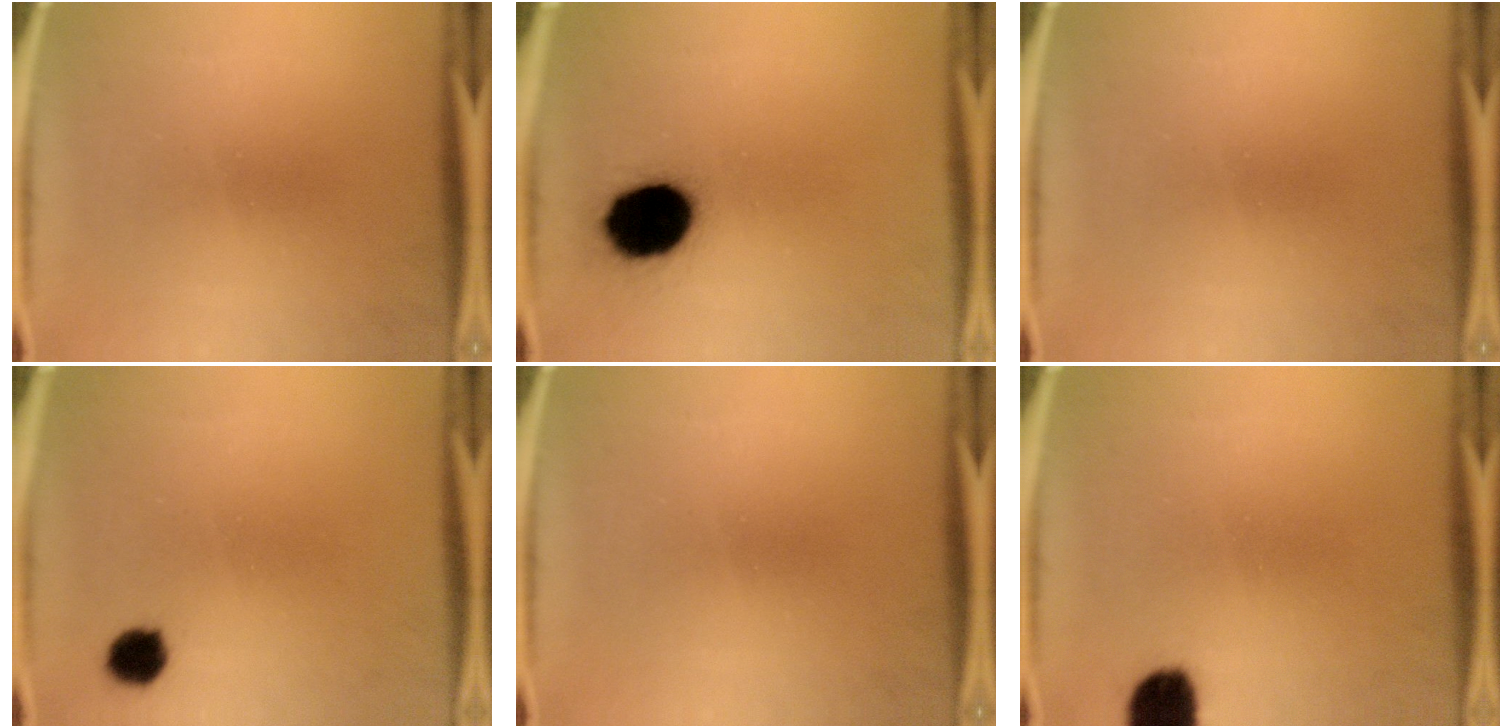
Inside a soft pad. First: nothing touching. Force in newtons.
{"total": 15.9}
{"total": 0.0}
{"total": 4.1}
{"total": 0.0}
{"total": 6.7}